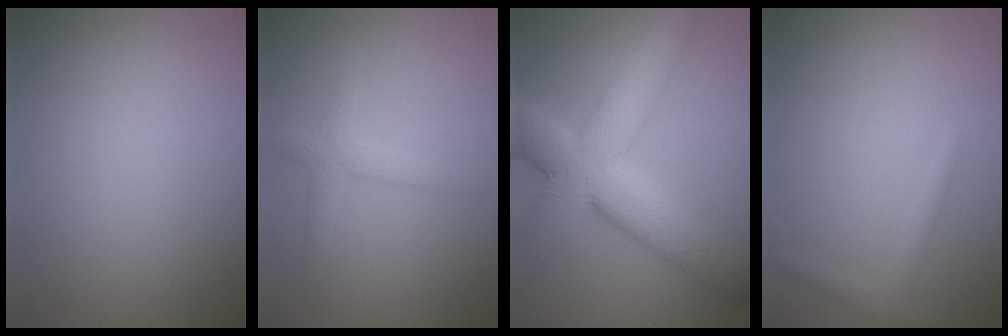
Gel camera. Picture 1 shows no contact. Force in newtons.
{"total": 2.2, "press": 2.2, "slide": 0.1}
{"total": 9.8, "press": 9.8, "slide": 0.7}
{"total": 1.3, "press": 1.3, "slide": 0.1}